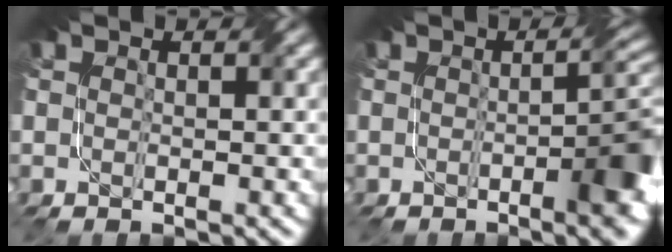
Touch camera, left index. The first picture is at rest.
{"total": 7.4, "force": [-1.4, 2.2, 6.9], "torque": [-0.065, -0.004, -0.016]}